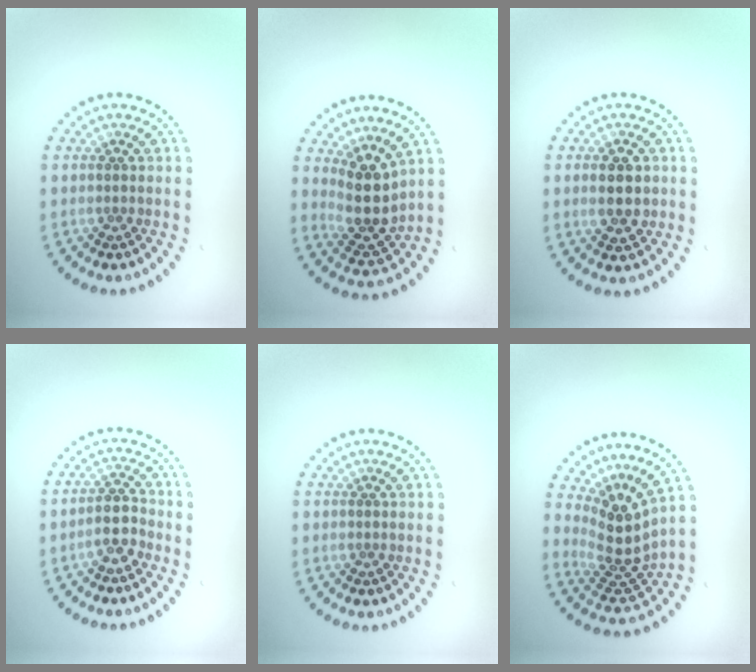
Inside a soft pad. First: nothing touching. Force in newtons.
{"total": 4.1, "press": 3.4, "slide": 2.4}
{"total": 3.2, "press": 3.2, "slide": 0.1}
{"total": 2.5, "press": 2.2, "slide": 1.1}
{"total": 0.0}
{"total": 4.1, "press": 2.7, "slide": 3.0}